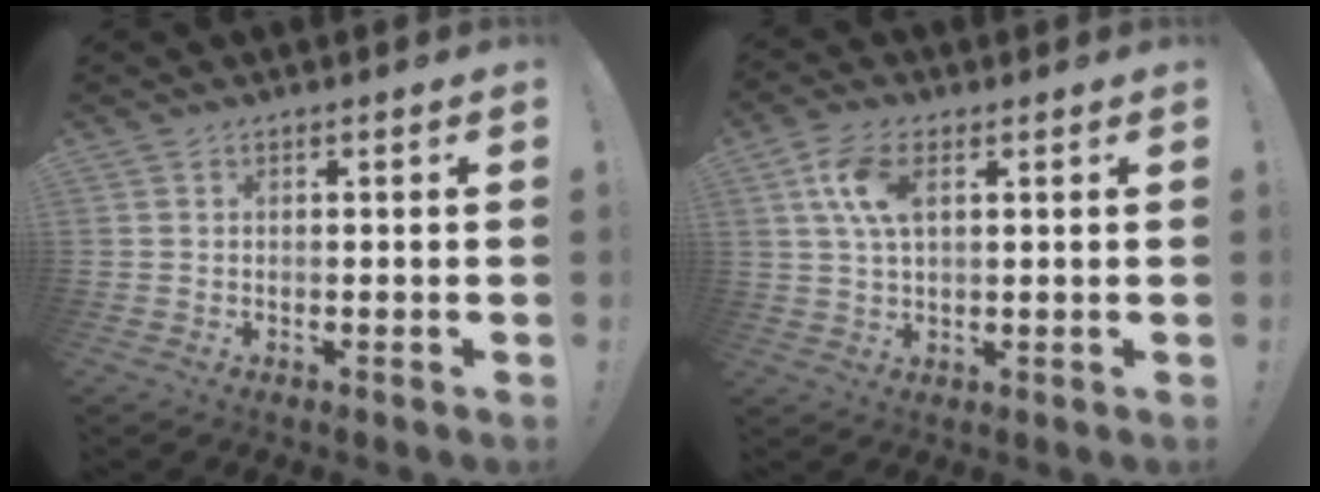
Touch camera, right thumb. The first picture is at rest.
{"total": 9.0, "force": [2.9, 4.9, 7.0], "torque": [-0.147, 0.006, 0.054]}